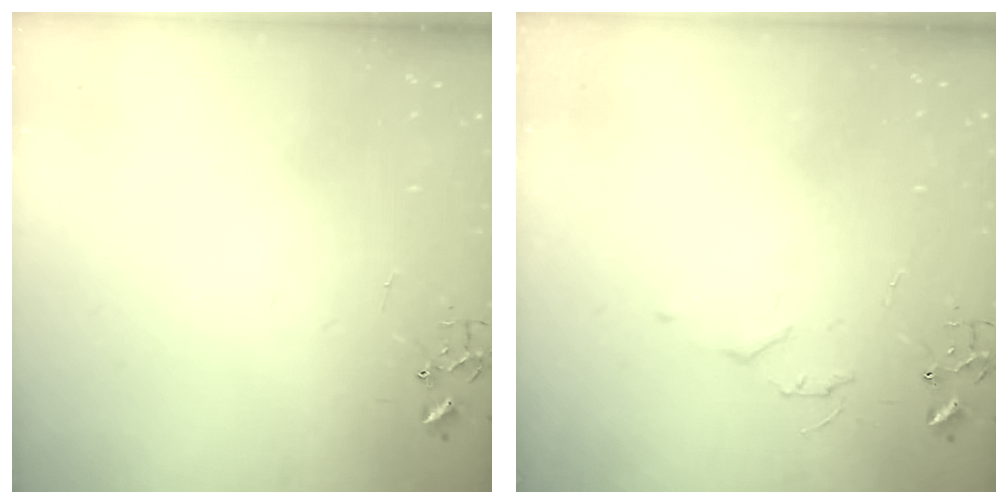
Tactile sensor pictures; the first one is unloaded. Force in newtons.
{"total": 5.0, "press": 5.0, "slide": 0.7}